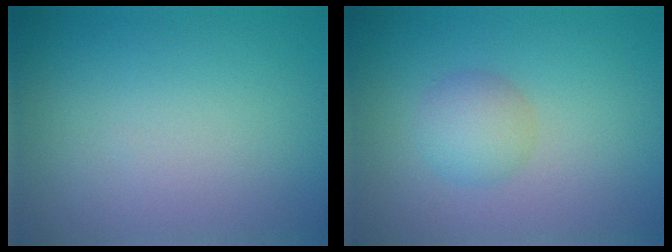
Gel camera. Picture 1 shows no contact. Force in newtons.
{"total": 2.5, "press": 2.4, "slide": 0.2}